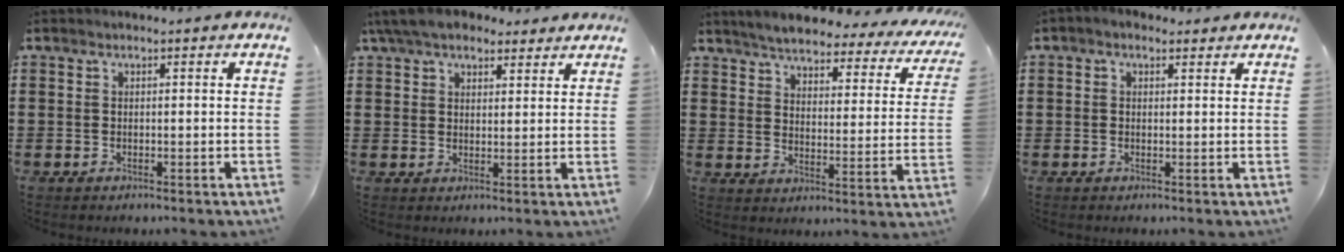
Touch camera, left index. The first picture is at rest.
{"total": 5.8, "force": [4.9, 2.2, 2.1], "torque": [-0.060, -0.002, 0.093]}
{"total": 4.5, "force": [4.3, 0.2, 1.3], "torque": [-0.050, -0.033, 0.068]}
{"total": 1.4, "force": [0.7, 1.0, 0.6], "torque": [-0.015, 0.007, 0.013]}